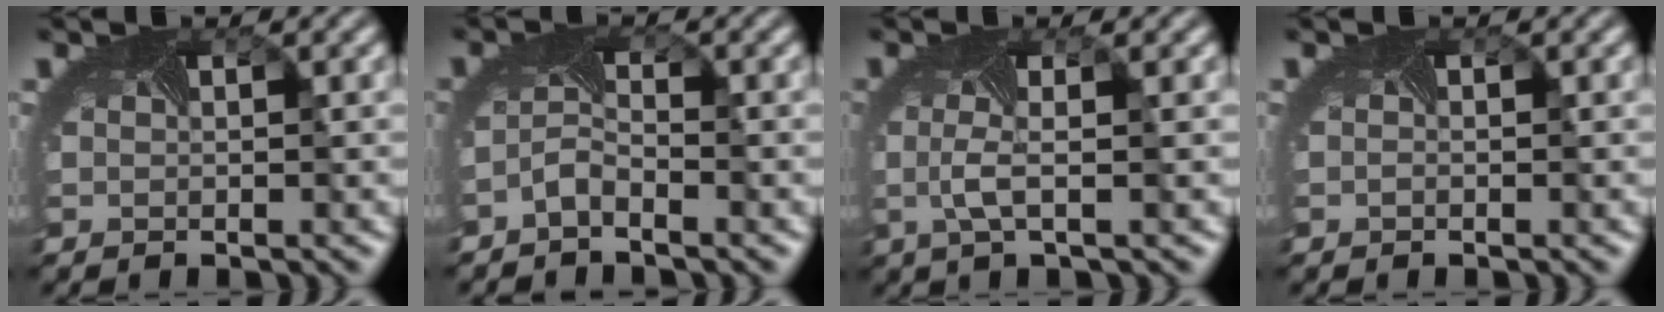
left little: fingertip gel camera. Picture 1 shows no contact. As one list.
[{"total": 1.6, "force": [-1.4, 0.3, 0.7], "torque": [-0.027, 0.001, -0.033]}, {"total": 1.9, "force": [-0.3, 0.1, 1.8], "torque": [-0.050, -0.004, -0.004]}, {"total": 0.0}]